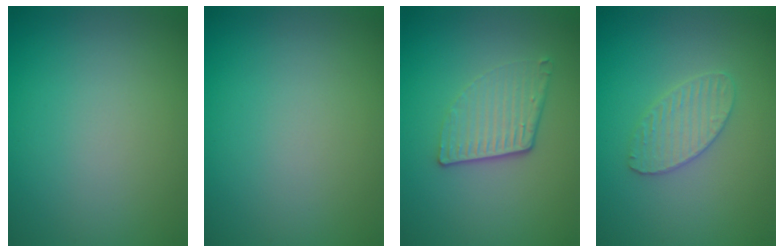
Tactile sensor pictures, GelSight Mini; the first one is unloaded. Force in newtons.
{"total": 0.0}
{"total": 3.3, "press": 2.6, "slide": 2.1}
{"total": 2.6, "press": 2.6, "slide": 0.2}